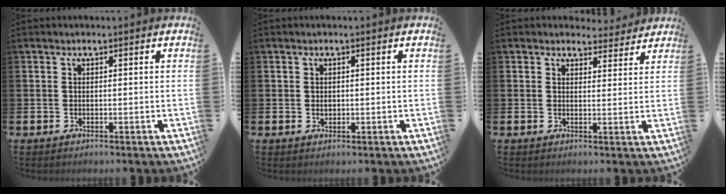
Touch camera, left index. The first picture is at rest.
{"total": 0.8, "force": [0.2, 0.7, 0.4], "torque": [0.000, 0.003, 0.001]}
{"total": 3.2, "force": [3.0, 1.1, -0.1], "torque": [0.013, -0.020, 0.050]}